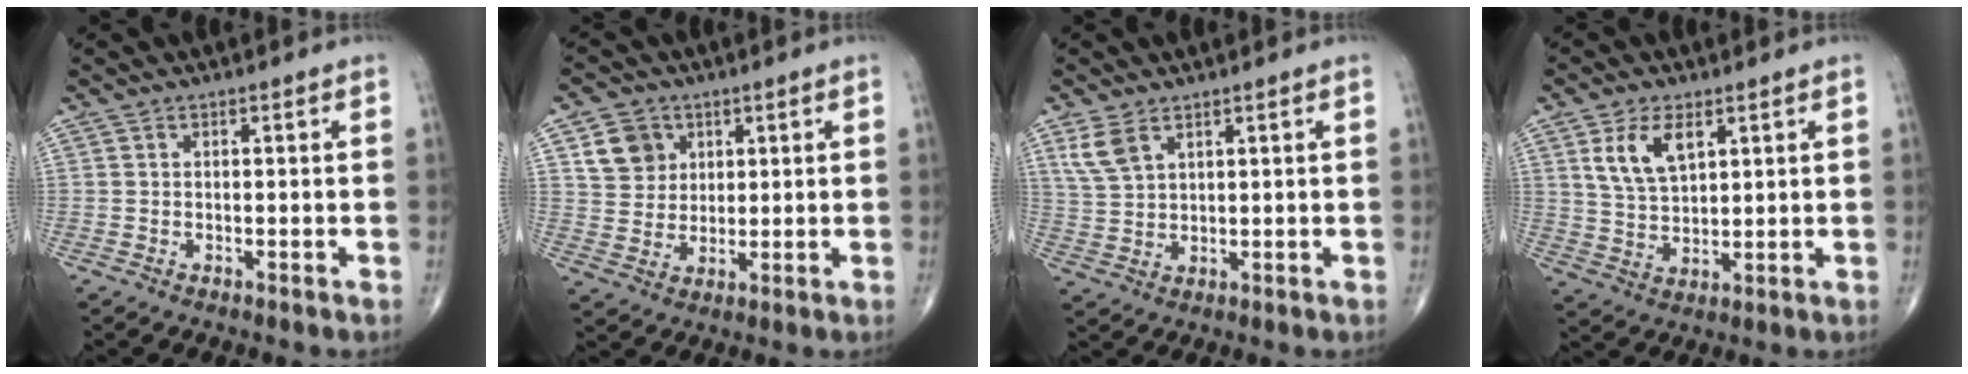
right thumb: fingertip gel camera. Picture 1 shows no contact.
{"total": 7.4, "force": [3.0, 6.3, 2.5], "torque": [-0.017, -0.010, 0.058]}
{"total": 5.1, "force": [3.0, 2.7, 3.1], "torque": [-0.063, -0.007, 0.070]}
{"total": 8.1, "force": [3.6, 4.3, 5.9], "torque": [-0.100, -0.014, 0.076]}